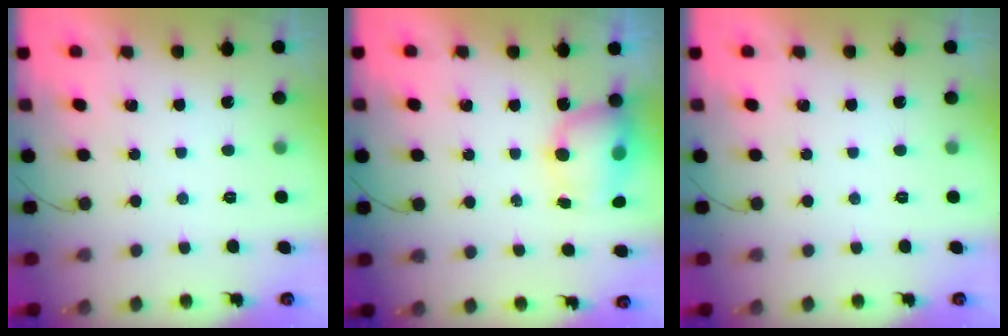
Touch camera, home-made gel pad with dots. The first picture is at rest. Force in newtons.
{"total": 7.9, "press": 7.9, "slide": 0.9}
{"total": 0.0}